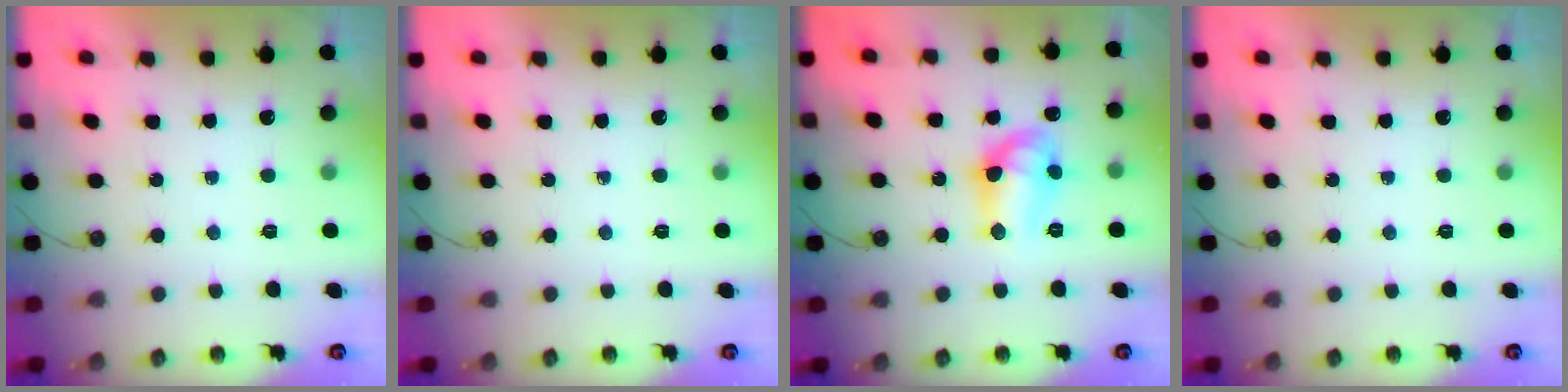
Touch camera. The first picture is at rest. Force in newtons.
{"total": 0.0}
{"total": 11.7, "press": 11.7, "slide": 0.8}
{"total": 0.0}